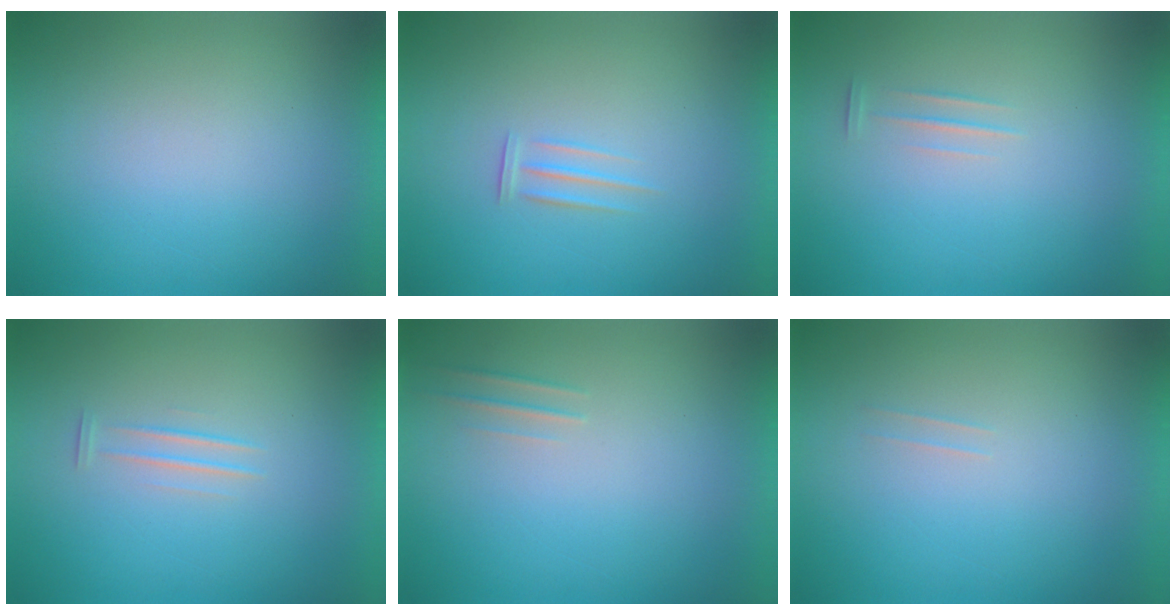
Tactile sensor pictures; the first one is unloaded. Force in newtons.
{"total": 1.9}
{"total": 1.1}
{"total": 1.7}
{"total": 1.7}
{"total": 1.1}